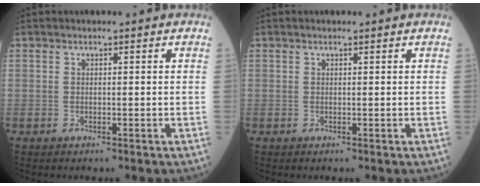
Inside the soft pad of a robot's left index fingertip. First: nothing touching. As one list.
[{"total": 0.6, "force": [0.4, 0.0, 0.4], "torque": [-0.010, 0.001, 0.007]}]